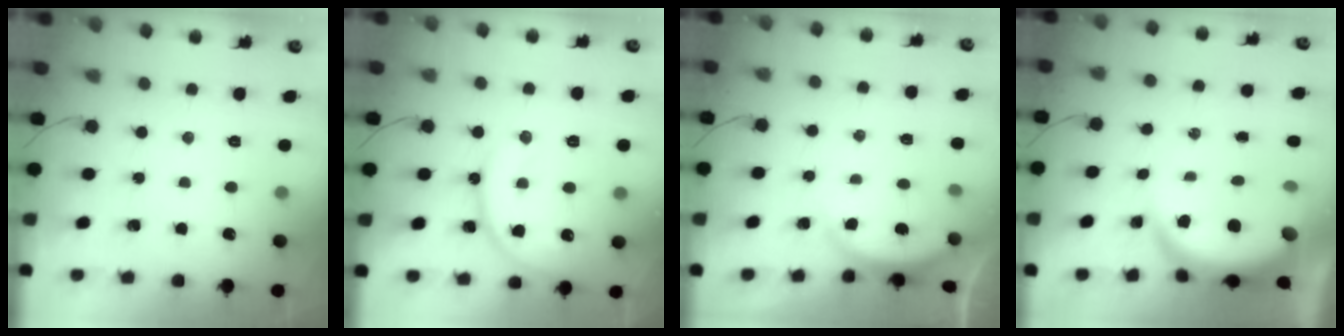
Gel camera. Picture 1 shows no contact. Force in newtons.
{"total": 14.1, "press": 14.1, "slide": 1.3}
{"total": 2.0, "press": 2.0, "slide": 0.5}
{"total": 6.9, "press": 6.8, "slide": 1.0}